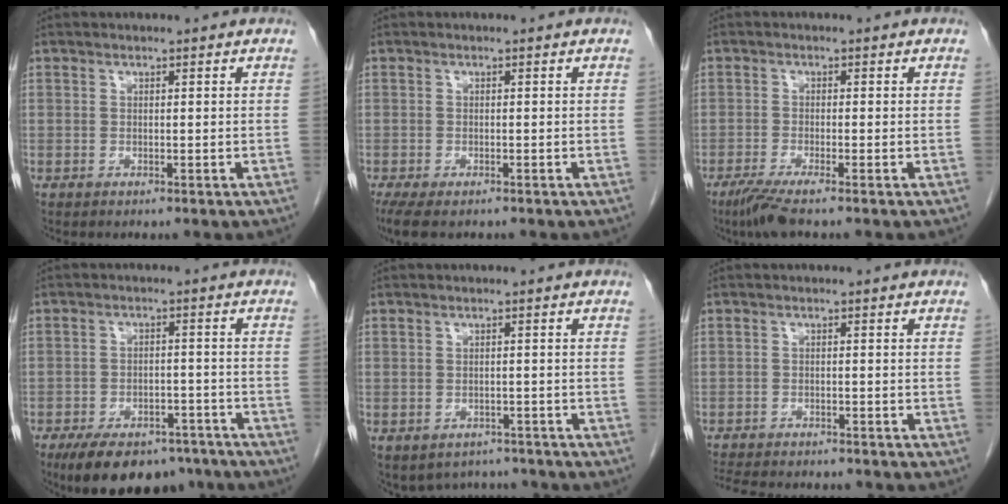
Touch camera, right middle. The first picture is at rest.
{"total": 6.0, "force": [-4.5, 2.2, 3.3], "torque": [-0.060, -0.015, -0.072]}
{"total": 4.2, "force": [-3.0, -0.2, 3.0], "torque": [-0.059, -0.013, -0.060]}
{"total": 13.1, "force": [-9.9, 6.2, 6.0], "torque": [-0.101, 0.003, -0.145]}
{"total": 7.2, "force": [-6.1, 3.7, 1.0], "torque": [-0.012, 0.011, -0.075]}
{"total": 10.6, "force": [-9.6, 2.3, 3.9], "torque": [-0.072, -0.009, -0.134]}